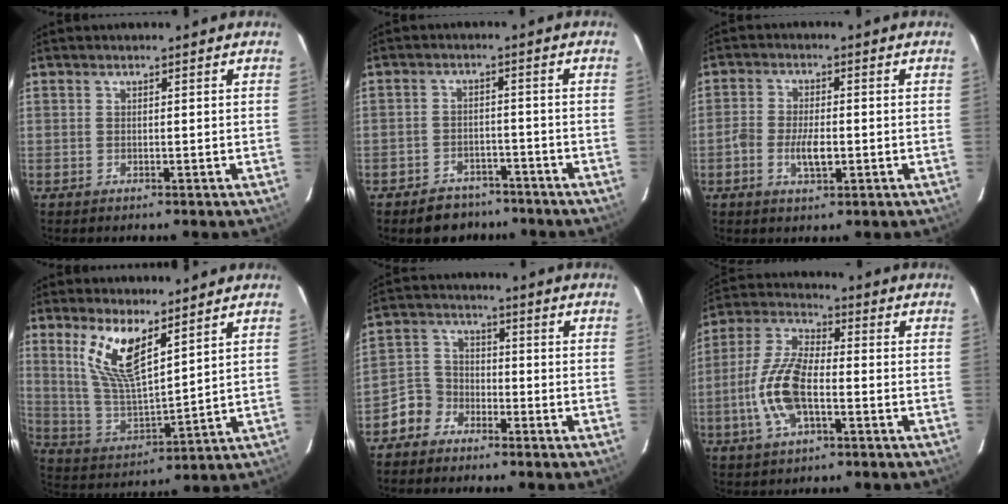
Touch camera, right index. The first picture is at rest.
{"total": 7.8, "force": [-6.3, 4.4, 1.5], "torque": [-0.048, 0.018, -0.081]}
{"total": 5.4, "force": [-1.7, 2.4, 4.6], "torque": [-0.098, 0.000, -0.032]}
{"total": 11.7, "force": [6.8, 3.5, 8.9], "torque": [-0.182, -0.002, 0.144]}
{"total": 5.6, "force": [-3.9, 4.1, 0.6], "torque": [-0.016, 0.025, -0.083]}
{"total": 12.1, "force": [-3.2, 5.1, 10.5], "torque": [-0.229, 0.005, -0.066]}